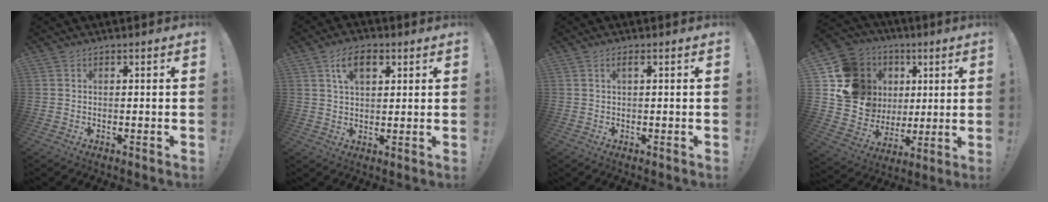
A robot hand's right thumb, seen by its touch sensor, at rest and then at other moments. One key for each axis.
{"total": 8.0, "fx": 3.5, "fy": 4.4, "fz": 5.7, "tx": -0.090, "ty": 0.001, "tz": 0.062}
{"total": 1.5, "fx": 0.4, "fy": 0.1, "fz": 1.4, "tx": -0.026, "ty": 0.000, "tz": 0.005}
{"total": 19.3, "fx": 5.8, "fy": 16.8, "fz": 7.5, "tx": -0.122, "ty": -0.018, "tz": 0.150}